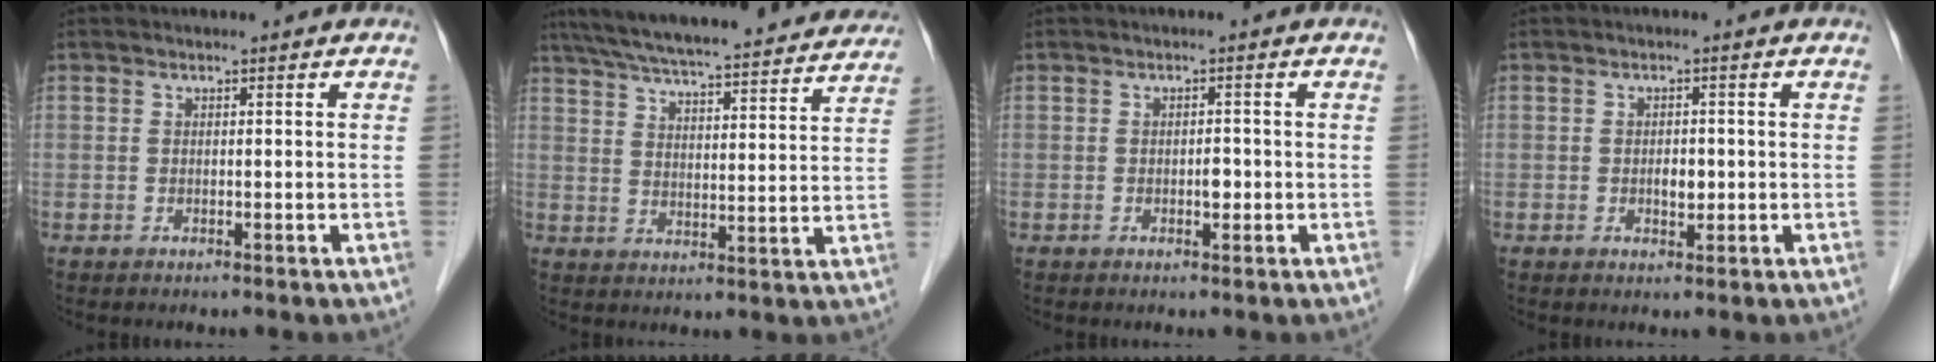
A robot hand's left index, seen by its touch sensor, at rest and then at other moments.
{"total": 29.3, "force": [26.4, 3.7, 12.2], "torque": [-0.205, -0.005, 0.344]}
{"total": 1.5, "force": [-0.4, 0.8, 1.3], "torque": [-0.019, 0.003, -0.006]}
{"total": 2.1, "force": [-0.3, 1.2, 1.6], "torque": [-0.028, 0.002, -0.002]}